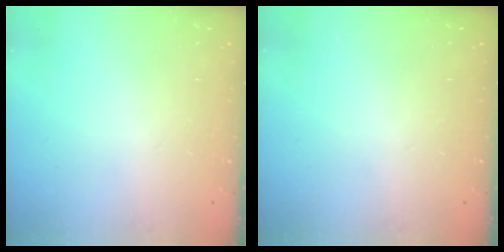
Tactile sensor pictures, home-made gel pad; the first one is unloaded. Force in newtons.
{"total": 0.0}